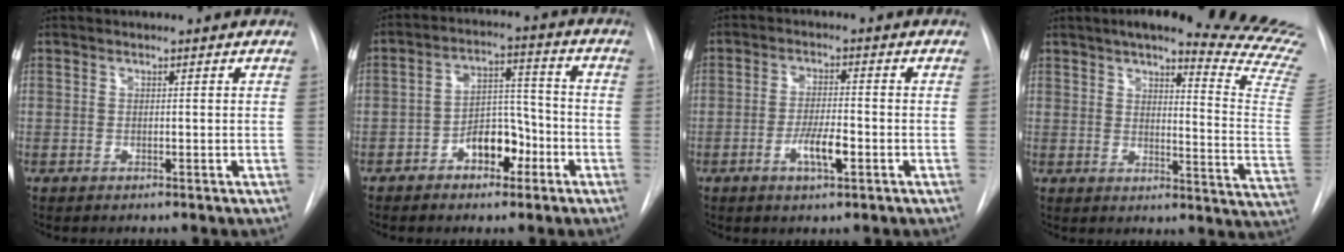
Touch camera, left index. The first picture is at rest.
{"total": 8.0, "force": [-5.3, 3.8, 4.6], "torque": [-0.075, 0.025, -0.085]}
{"total": 5.6, "force": [-3.7, 0.8, 4.2], "torque": [-0.078, -0.005, -0.059]}
{"total": 23.6, "force": [20.4, 0.4, 11.8], "torque": [-0.132, -0.113, 0.225]}